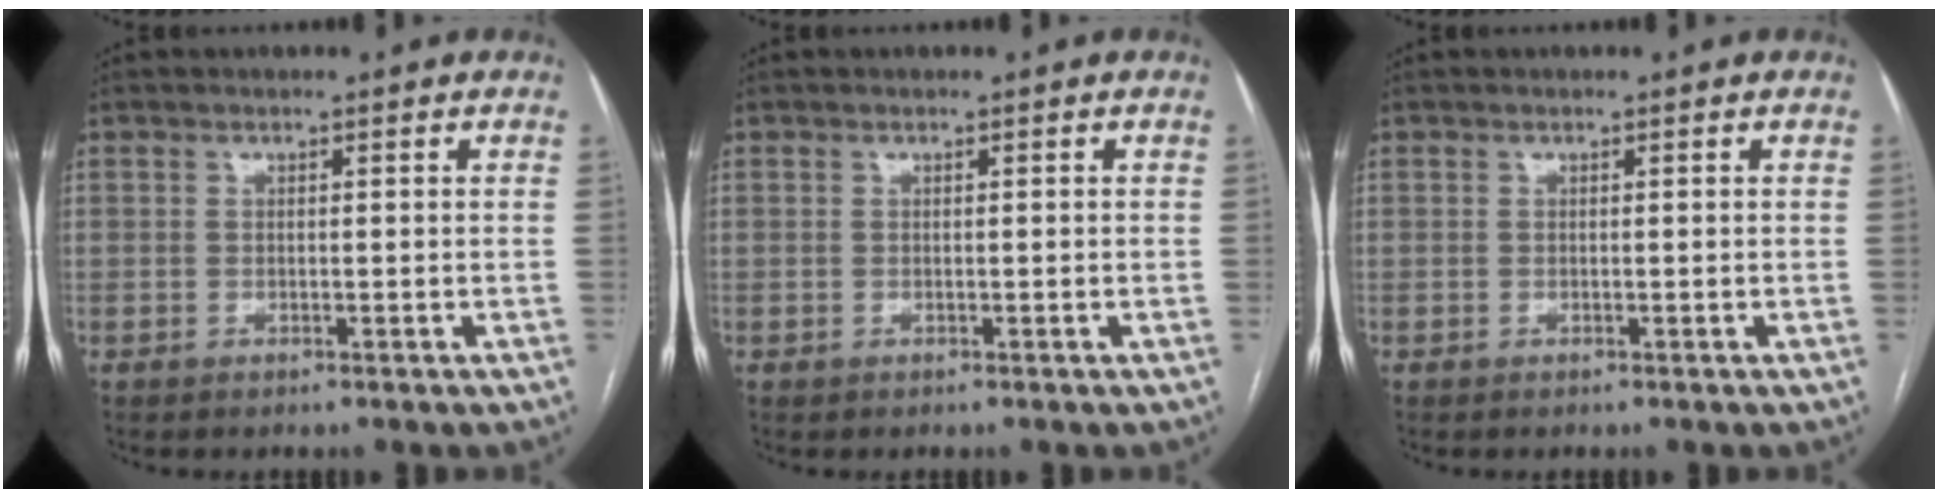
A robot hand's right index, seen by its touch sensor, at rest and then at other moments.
{"total": 0.0}
{"total": 0.0}